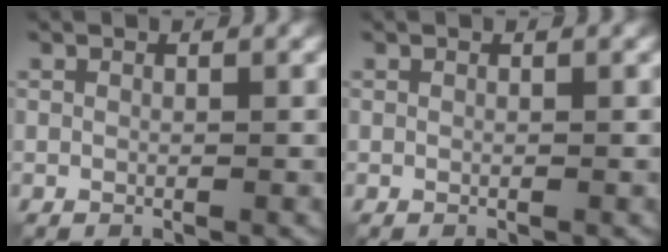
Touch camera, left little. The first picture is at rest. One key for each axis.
{"total": 0.0}